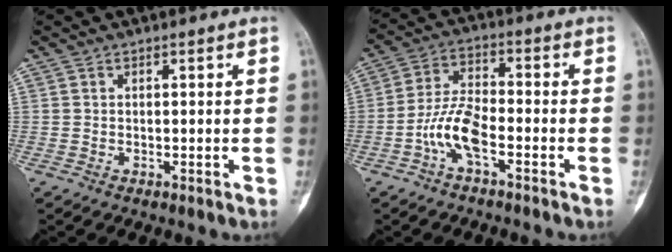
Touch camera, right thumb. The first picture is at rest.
{"total": 8.0, "force": [-3.4, 3.0, 6.6], "torque": [-0.137, 0.031, -0.071]}